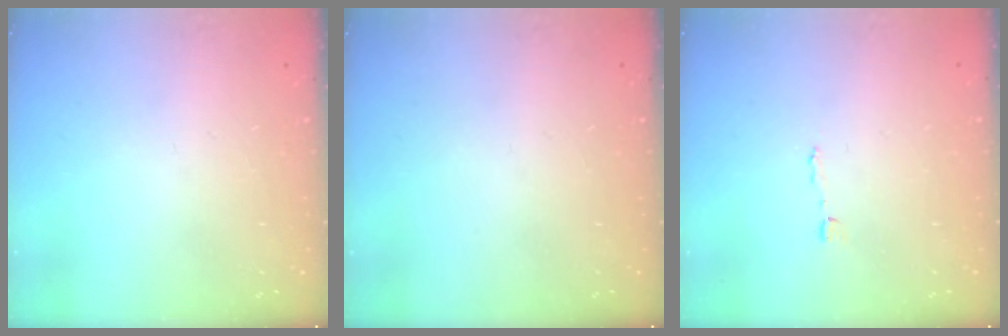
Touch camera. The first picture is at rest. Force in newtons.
{"total": 0.0}
{"total": 1.2, "press": 1.2, "slide": 0.0}